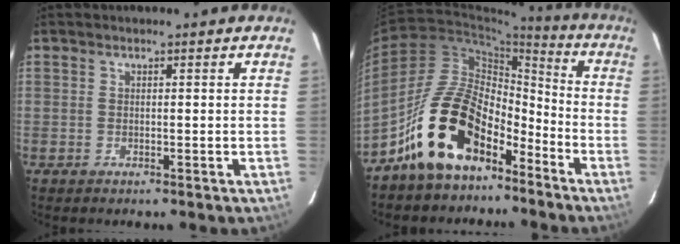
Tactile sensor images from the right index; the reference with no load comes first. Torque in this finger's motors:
{"motor_torque": [1.01, -0.85, 1.05, 0.21]}